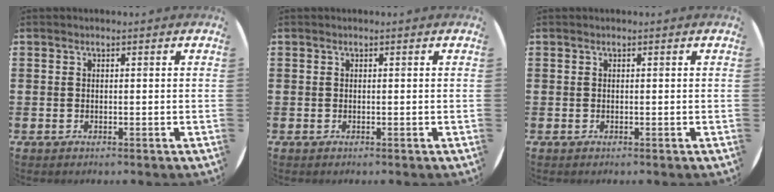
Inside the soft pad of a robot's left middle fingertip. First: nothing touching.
{"total": 0.0}
{"total": 0.0}